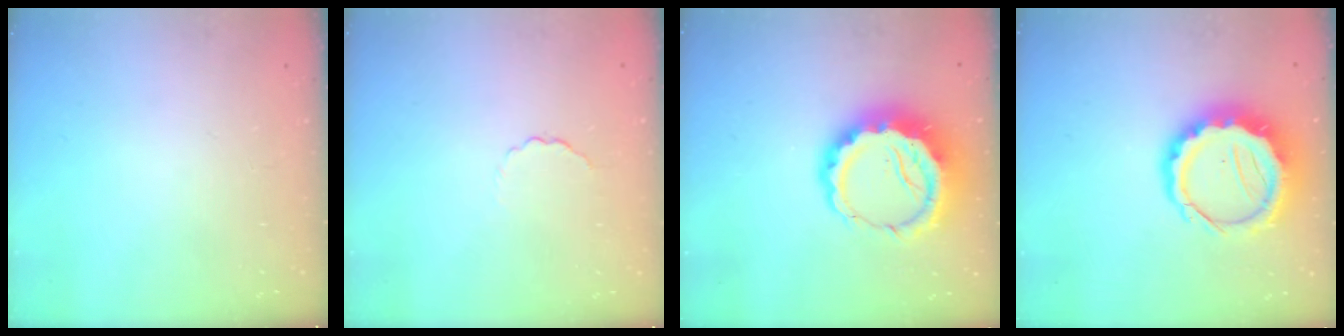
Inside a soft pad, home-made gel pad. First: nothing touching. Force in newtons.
{"total": 2.6, "press": 2.4, "slide": 0.9}
{"total": 13.0, "press": 12.7, "slide": 2.8}
{"total": 11.4, "press": 11.1, "slide": 2.7}